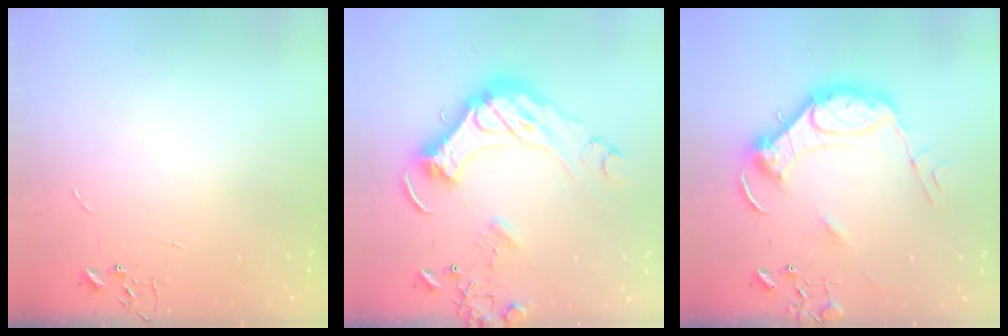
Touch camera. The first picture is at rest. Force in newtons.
{"total": 23.6, "press": 23.4, "slide": 2.4}
{"total": 18.1, "press": 18.0, "slide": 1.8}